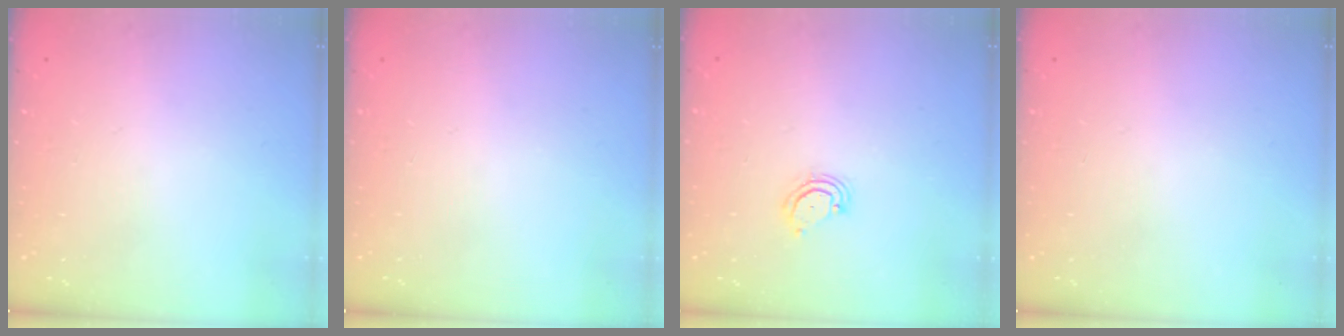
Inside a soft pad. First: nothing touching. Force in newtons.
{"total": 0.0}
{"total": 3.8, "press": 3.8, "slide": 0.5}
{"total": 0.0}